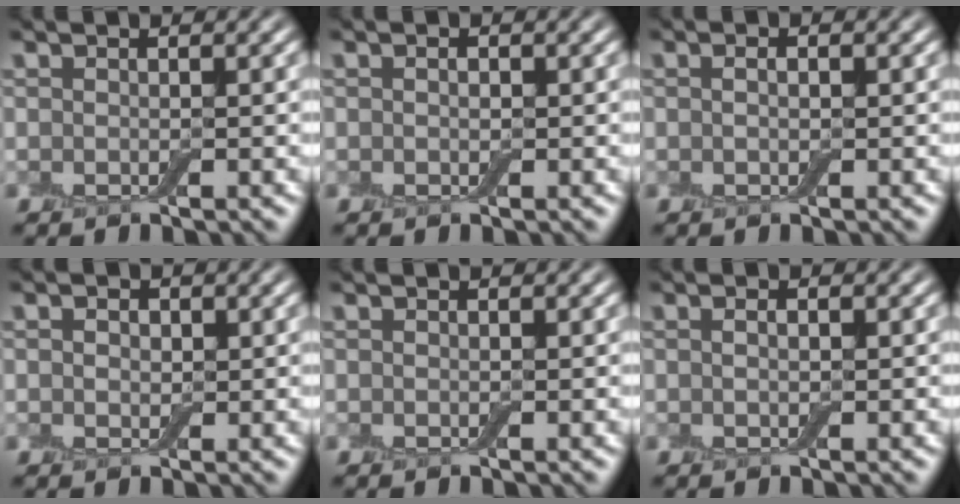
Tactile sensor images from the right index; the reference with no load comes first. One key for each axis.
{"total": 0.5, "fx": 0.1, "fy": 0.4, "fz": 0.3, "tx": -0.004, "ty": 0.000, "tz": 0.001}
{"total": 1.5, "fx": 0.5, "fy": 0.8, "fz": 1.1, "tx": -0.014, "ty": -0.003, "tz": 0.003}
{"total": 1.3, "fx": 0.4, "fy": 1.1, "fz": 0.7, "tx": -0.010, "ty": 0.001, "tz": 0.007}
{"total": 0.0}
{"total": 1.1, "fx": 0.4, "fy": 0.6, "fz": 0.9, "tx": -0.011, "ty": -0.007, "tz": 0.008}